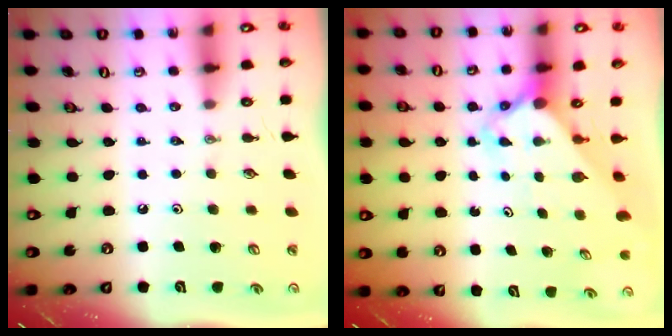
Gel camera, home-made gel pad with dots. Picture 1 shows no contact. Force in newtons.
{"total": 2.8, "press": 2.8, "slide": 0.1}